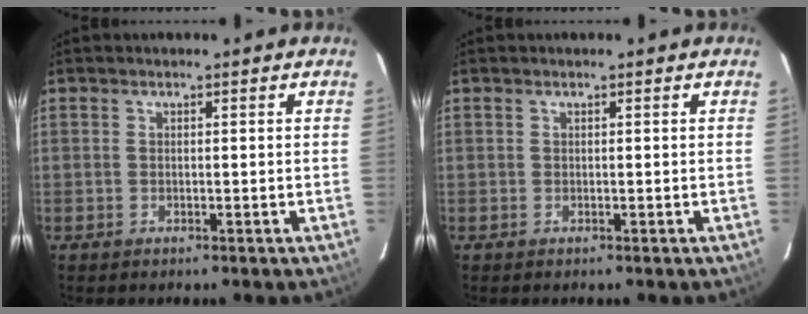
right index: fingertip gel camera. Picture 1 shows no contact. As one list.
[{"total": 0.0}]